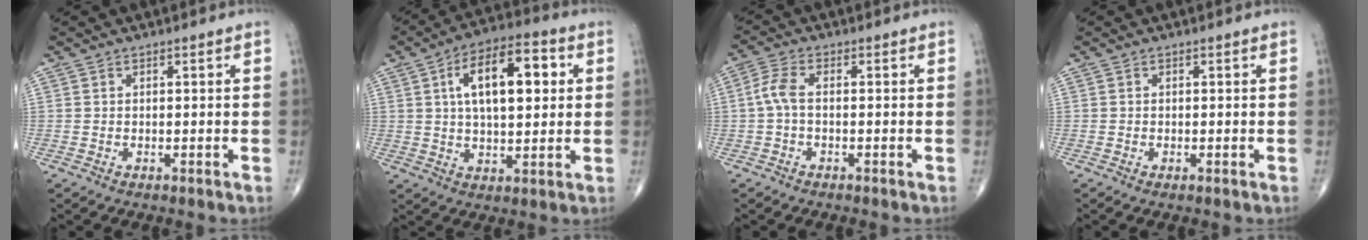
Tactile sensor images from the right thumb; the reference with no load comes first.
{"total": 15.1, "force": [3.6, 7.1, 12.8], "torque": [-0.187, 0.011, 0.055]}
{"total": 3.8, "force": [-0.4, 1.7, 3.4], "torque": [-0.083, 0.011, -0.016]}
{"total": 0.5, "force": [-0.3, 0.1, 0.4], "torque": [-0.009, -0.002, -0.007]}